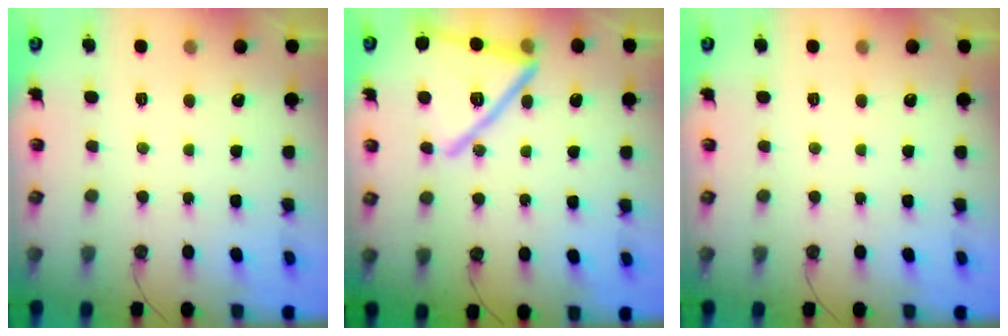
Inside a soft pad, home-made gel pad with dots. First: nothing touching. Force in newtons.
{"total": 22.0, "press": 21.9, "slide": 2.6}
{"total": 0.0}